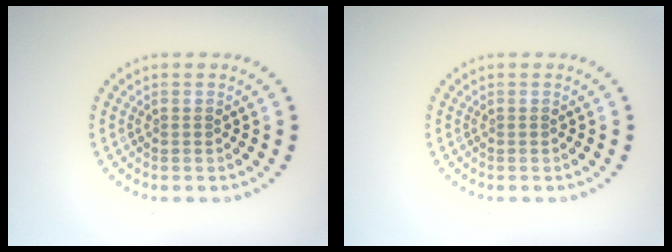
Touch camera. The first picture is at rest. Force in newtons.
{"total": 0.0}